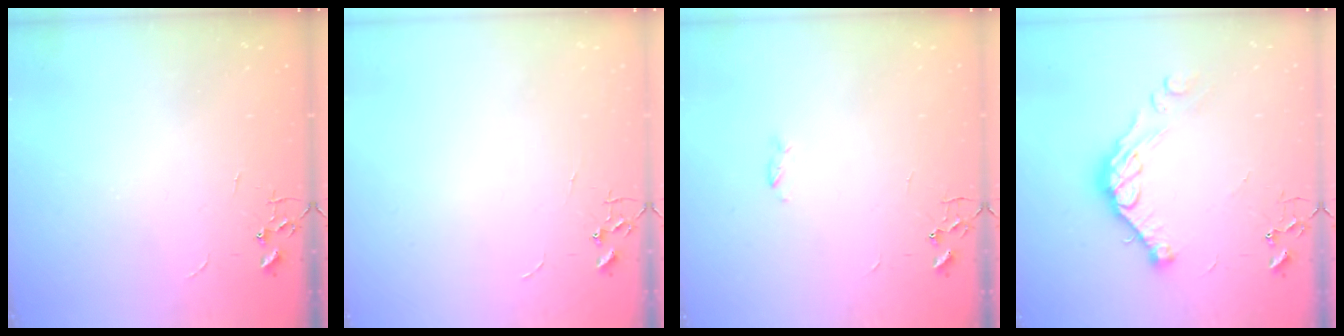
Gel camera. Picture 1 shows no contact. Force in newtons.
{"total": 0.0}
{"total": 2.4, "press": 2.4, "slide": 0.5}
{"total": 13.3, "press": 13.3, "slide": 0.8}